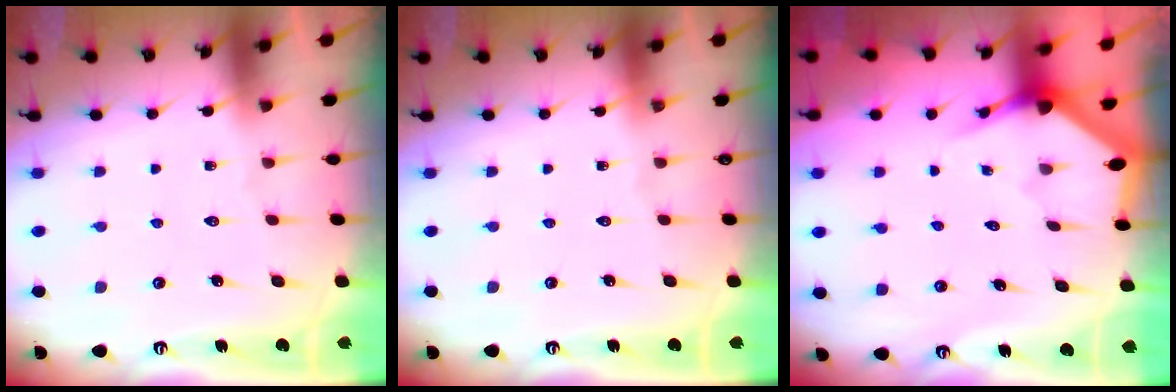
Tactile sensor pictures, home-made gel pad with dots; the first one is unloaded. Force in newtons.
{"total": 0.0}
{"total": 3.0, "press": 3.0, "slide": 0.1}